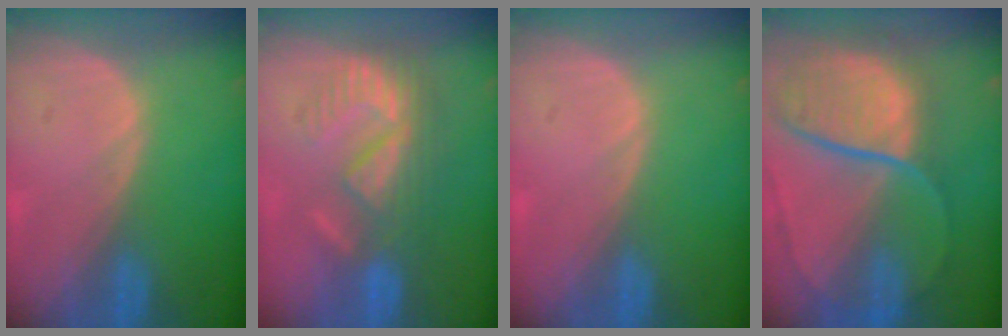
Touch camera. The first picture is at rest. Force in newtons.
{"total": 9.2, "press": 8.0, "slide": 4.5}
{"total": 0.0}
{"total": 11.0, "press": 9.2, "slide": 6.1}